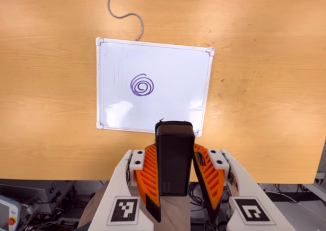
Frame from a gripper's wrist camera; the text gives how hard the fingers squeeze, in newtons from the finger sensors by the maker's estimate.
{"total": 4.3, "left": 3.2, "right": 5.4}